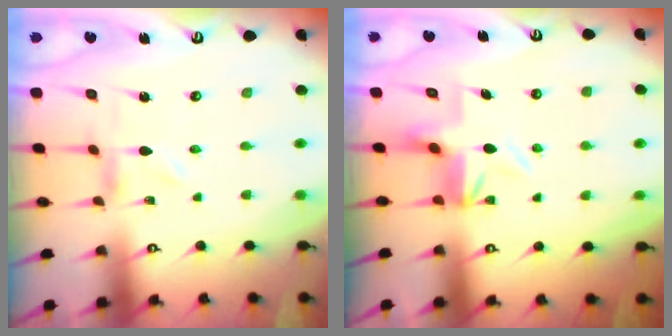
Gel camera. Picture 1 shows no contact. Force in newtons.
{"total": 4.5, "press": 4.4, "slide": 0.3}